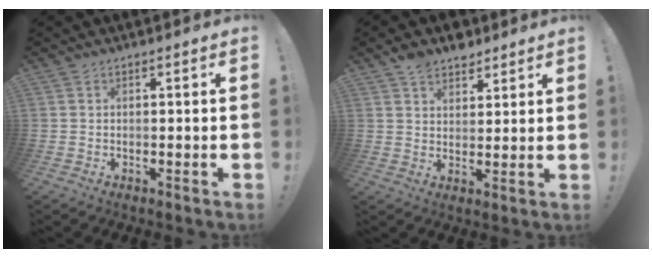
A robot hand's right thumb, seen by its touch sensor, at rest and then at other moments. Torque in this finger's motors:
{"motor_torque": [-0.60, 0.61, 0.53, 0.14, -0.01]}